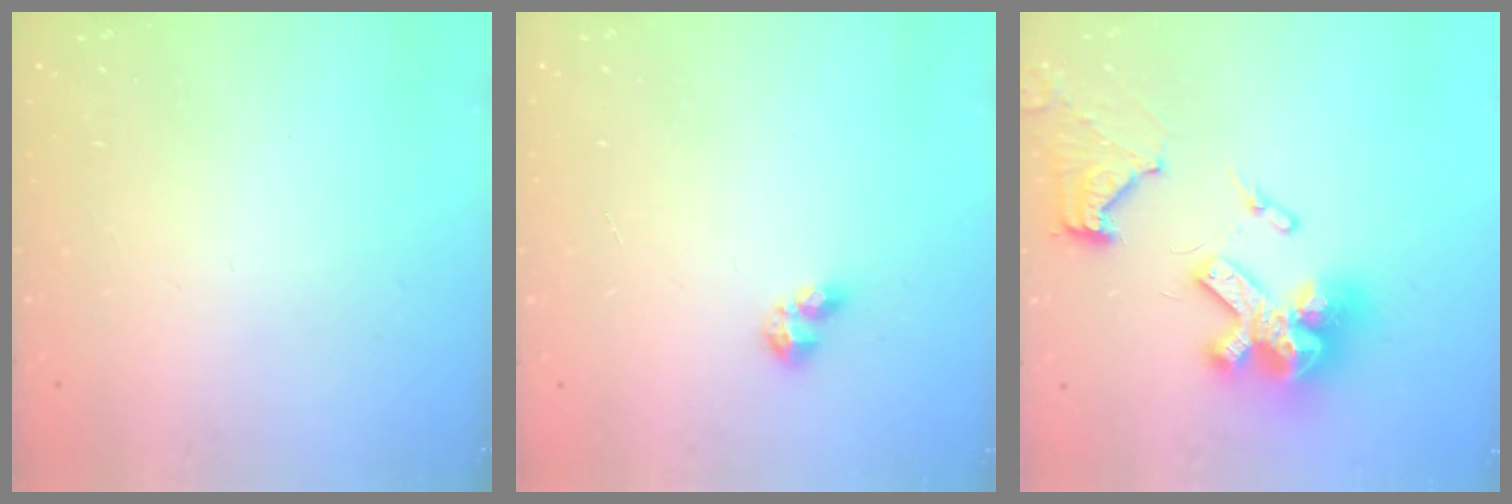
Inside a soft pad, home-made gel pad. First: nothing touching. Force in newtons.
{"total": 3.4, "press": 3.4, "slide": 0.5}
{"total": 20.1, "press": 20.0, "slide": 1.9}